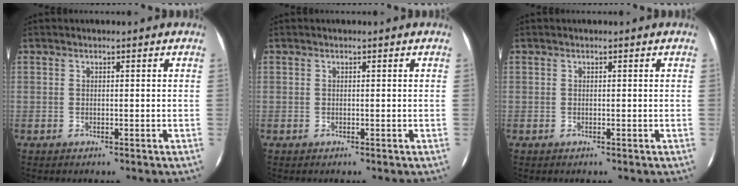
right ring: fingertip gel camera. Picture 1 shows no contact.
{"total": 0.0}
{"total": 0.0}